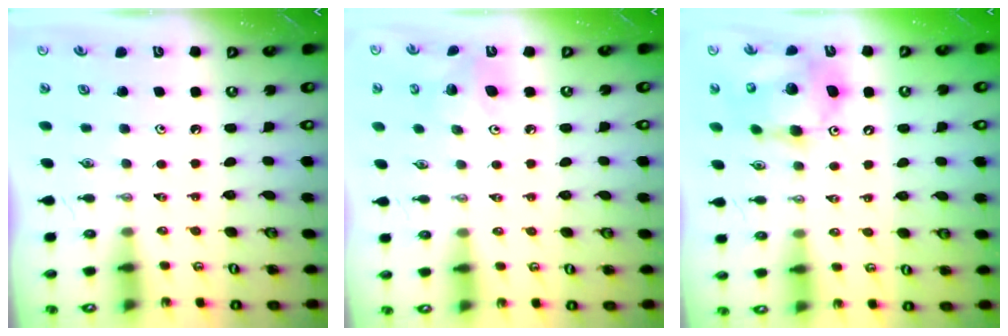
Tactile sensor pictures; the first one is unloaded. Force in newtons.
{"total": 8.0, "press": 7.8, "slide": 1.7}
{"total": 14.1, "press": 13.9, "slide": 2.5}